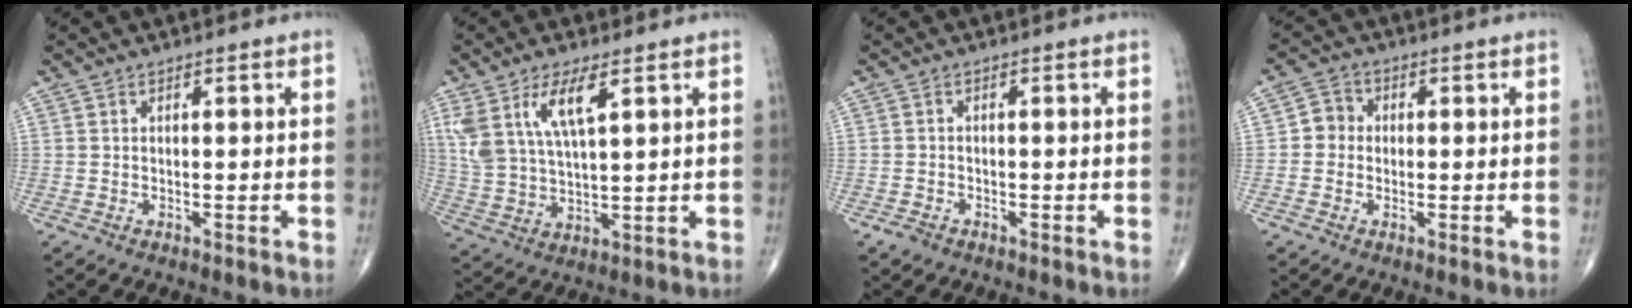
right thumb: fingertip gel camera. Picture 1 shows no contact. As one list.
[{"total": 10.5, "force": [4.9, 3.7, 8.5], "torque": [-0.182, -0.013, 0.105]}, {"total": 1.7, "force": [-1.2, 1.0, 0.7], "torque": [-0.016, 0.002, -0.020]}, {"total": 3.5, "force": [-0.2, 3.2, 1.3], "torque": [-0.003, 0.008, -0.013]}]